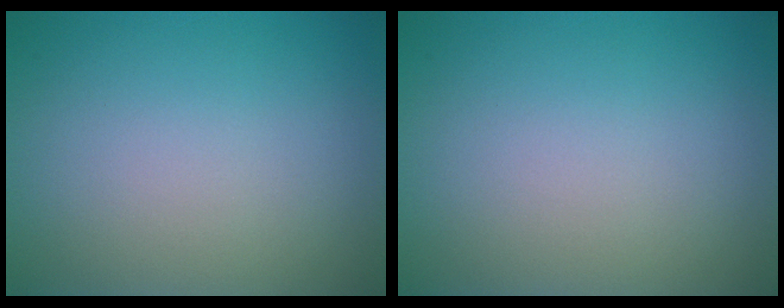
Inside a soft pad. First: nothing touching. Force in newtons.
{"total": 0.0}